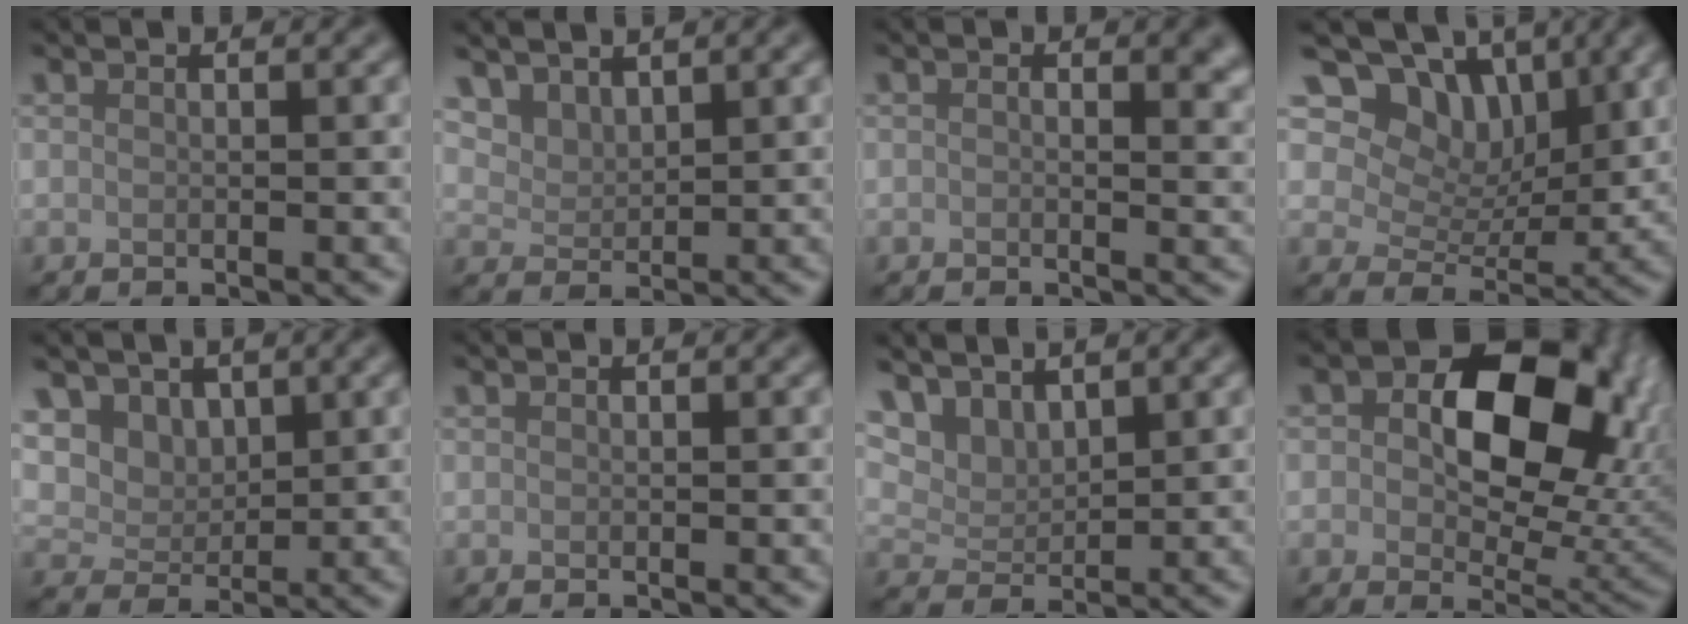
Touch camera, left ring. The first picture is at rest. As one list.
[{"total": 2.8, "force": [2.4, 1.2, 0.9], "torque": [-0.025, -0.010, 0.058]}, {"total": 3.3, "force": [0.7, 1.7, 2.7], "torque": [-0.024, 0.002, 0.006]}, {"total": 7.9, "force": [4.5, 5.0, 4.1], "torque": [-0.057, -0.008, 0.058]}, {"total": 5.7, "force": [3.0, 4.1, 2.7], "torque": [-0.067, -0.002, 0.050]}, {"total": 0.0}, {"total": 4.1, "force": [3.3, 1.7, 1.7], "torque": [-0.042, -0.008, 0.065]}, {"total": 13.0, "force": [2.8, 8.1, 9.8], "torque": [-0.120, 0.006, 0.044]}]